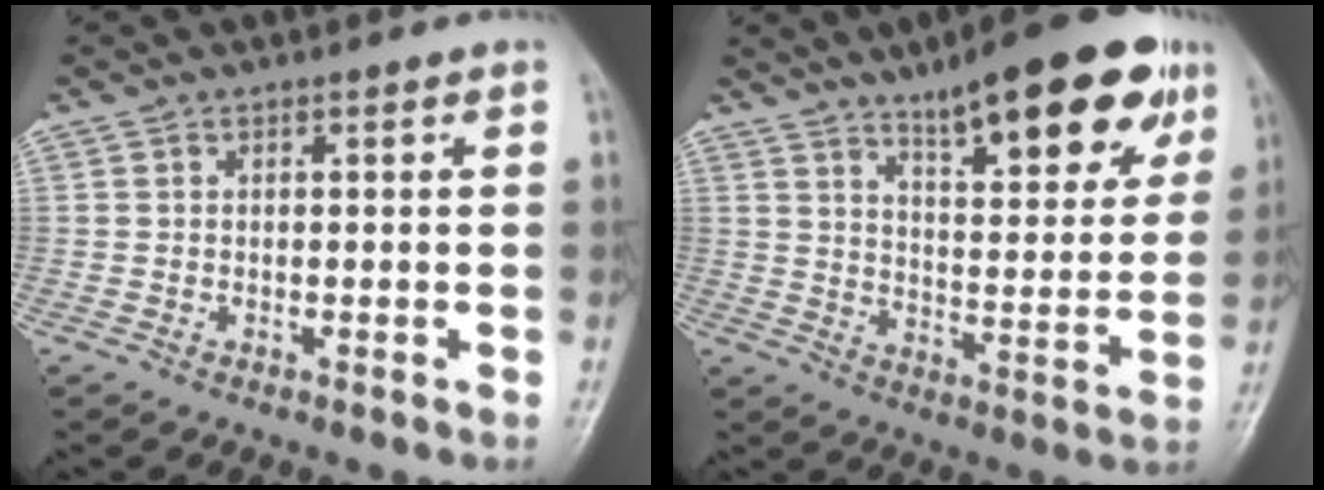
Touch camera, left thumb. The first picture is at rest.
{"total": 19.9, "force": [12.2, 5.9, 14.6], "torque": [-0.169, -0.046, 0.180]}